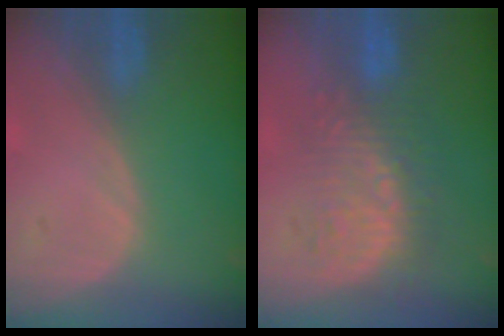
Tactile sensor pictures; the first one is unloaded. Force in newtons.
{"total": 9.2, "press": 8.5, "slide": 3.6}